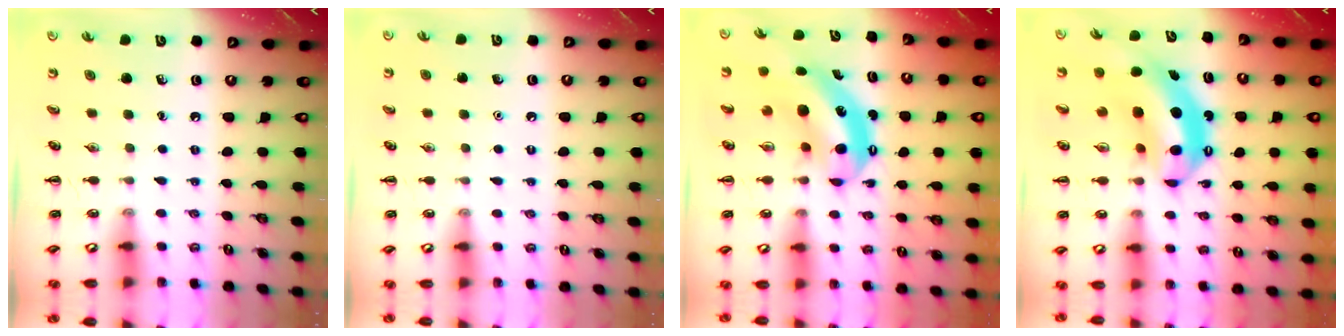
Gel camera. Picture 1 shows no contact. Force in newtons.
{"total": 1.6, "press": 1.6, "slide": 0.1}
{"total": 7.2, "press": 7.0, "slide": 1.6}
{"total": 9.5, "press": 9.2, "slide": 2.5}